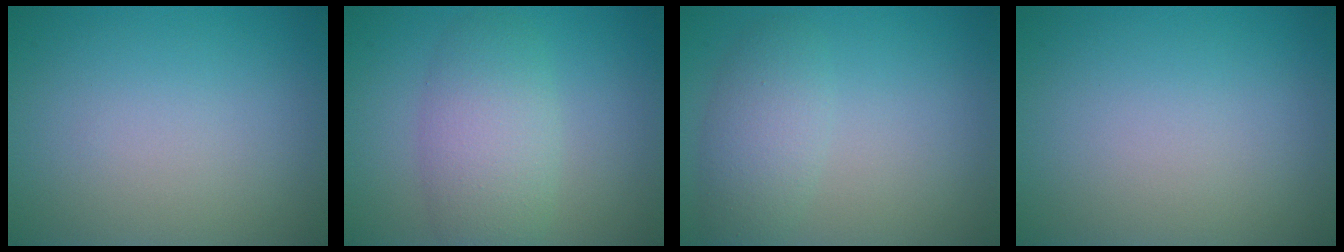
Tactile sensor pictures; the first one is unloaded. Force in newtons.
{"total": 4.8, "press": 4.8, "slide": 0.3}
{"total": 2.6, "press": 2.6, "slide": 0.2}
{"total": 0.0}